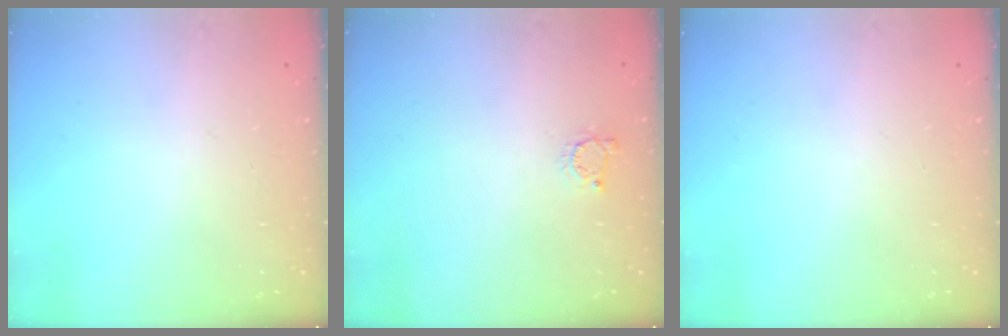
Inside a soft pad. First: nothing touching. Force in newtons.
{"total": 2.2, "press": 2.2, "slide": 0.4}
{"total": 0.0}